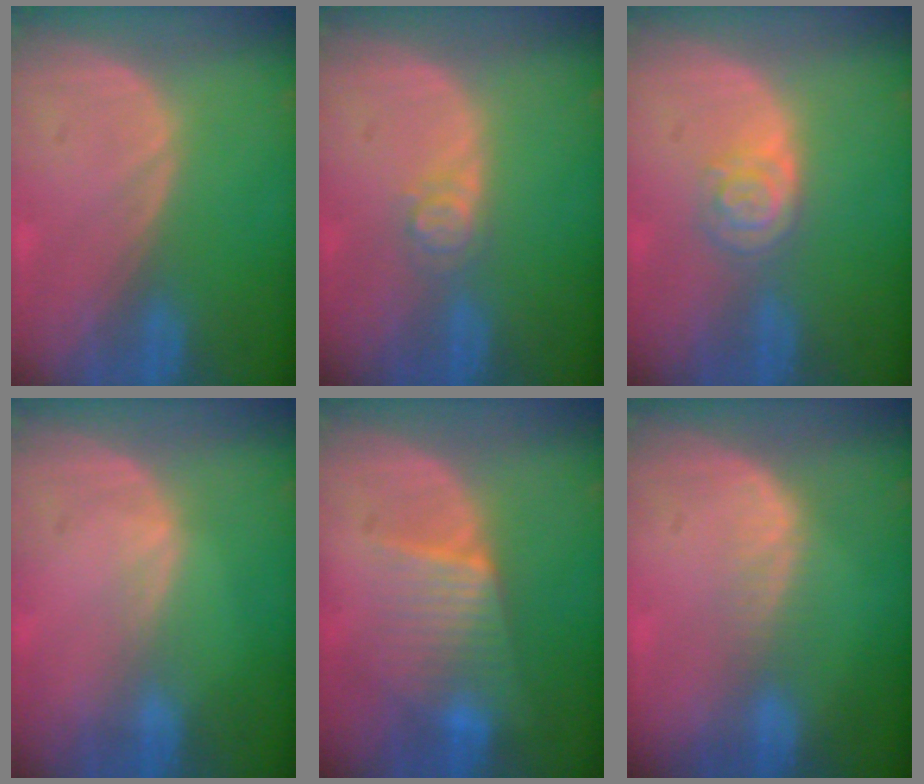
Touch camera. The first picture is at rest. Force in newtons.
{"total": 2.6, "press": 2.6, "slide": 0.3}
{"total": 4.2, "press": 3.8, "slide": 1.8}
{"total": 0.9, "press": 0.8, "slide": 0.2}
{"total": 6.3, "press": 6.3, "slide": 0.8}
{"total": 2.5, "press": 2.0, "slide": 1.6}